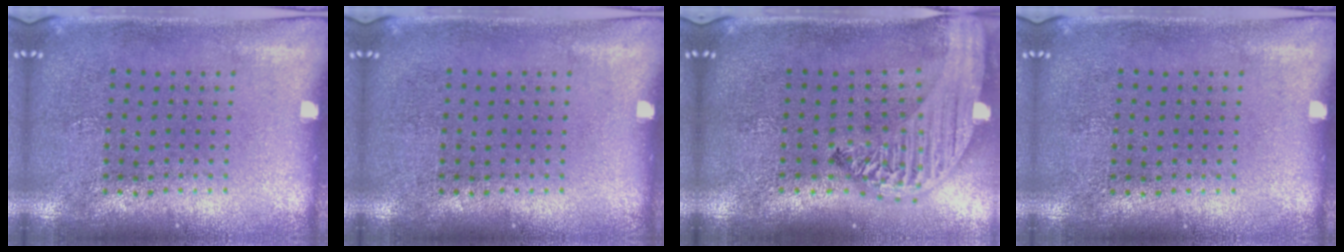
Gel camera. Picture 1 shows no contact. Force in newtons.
{"total": 0.0}
{"total": 2.7, "press": 2.2, "slide": 1.5}
{"total": 0.0}